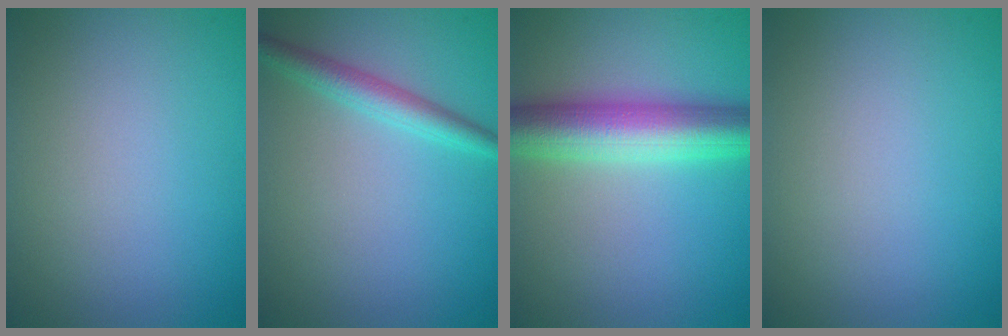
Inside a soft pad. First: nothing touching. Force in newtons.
{"total": 2.6, "press": 2.6, "slide": 0.1}
{"total": 7.5, "press": 7.5, "slide": 0.1}
{"total": 0.0}